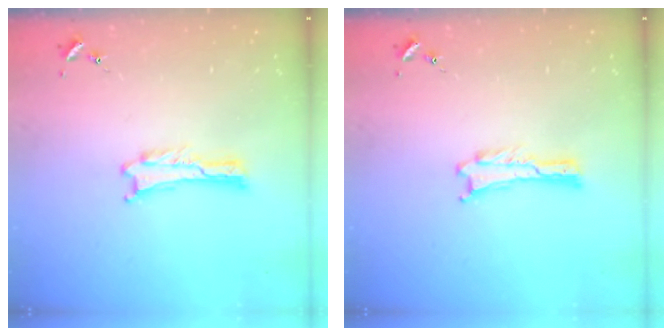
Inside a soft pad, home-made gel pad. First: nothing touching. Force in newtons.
{"total": 0.0}